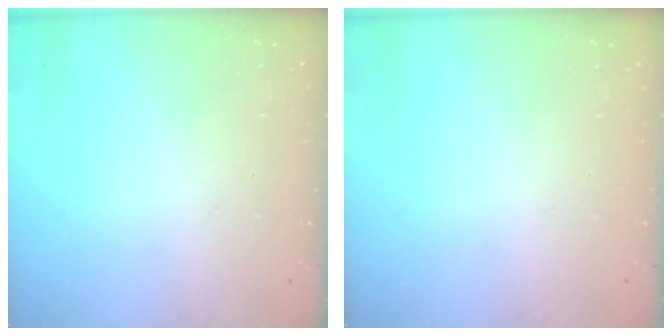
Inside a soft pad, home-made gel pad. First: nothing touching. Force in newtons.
{"total": 0.0}